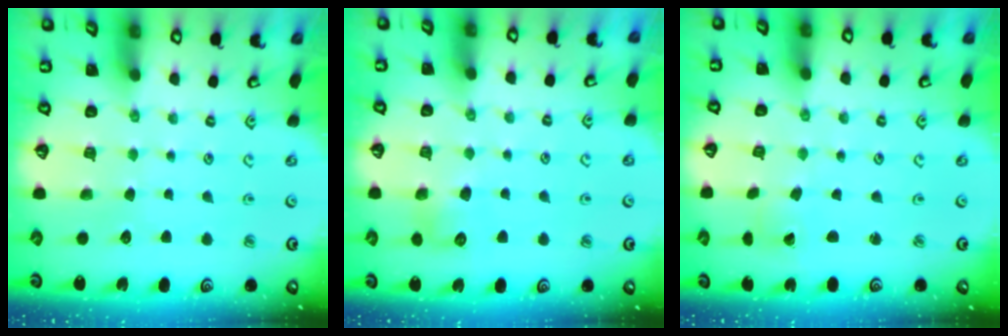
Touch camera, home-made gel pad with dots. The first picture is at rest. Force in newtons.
{"total": 5.7, "press": 5.7, "slide": 0.6}
{"total": 0.7, "press": 0.7, "slide": 0.0}